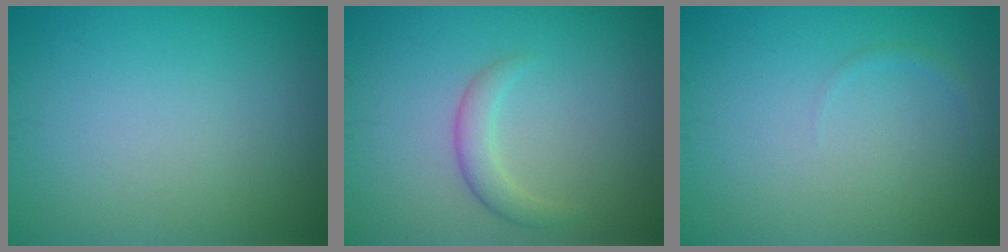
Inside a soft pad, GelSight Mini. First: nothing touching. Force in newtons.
{"total": 2.5, "press": 2.5, "slide": 0.1}
{"total": 0.5, "press": 0.5, "slide": 0.1}